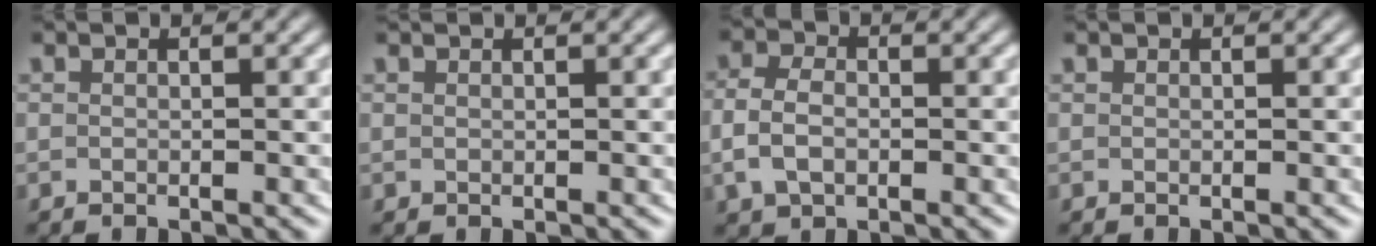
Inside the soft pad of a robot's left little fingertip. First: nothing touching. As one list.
[{"total": 0.0}, {"total": 3.5, "force": [-0.5, 2.7, 2.3], "torque": [-0.057, -0.005, -0.004]}, {"total": 0.0}]